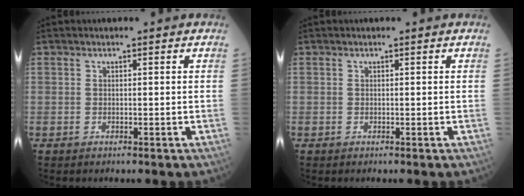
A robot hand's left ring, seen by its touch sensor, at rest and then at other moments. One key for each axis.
{"total": 0.0}